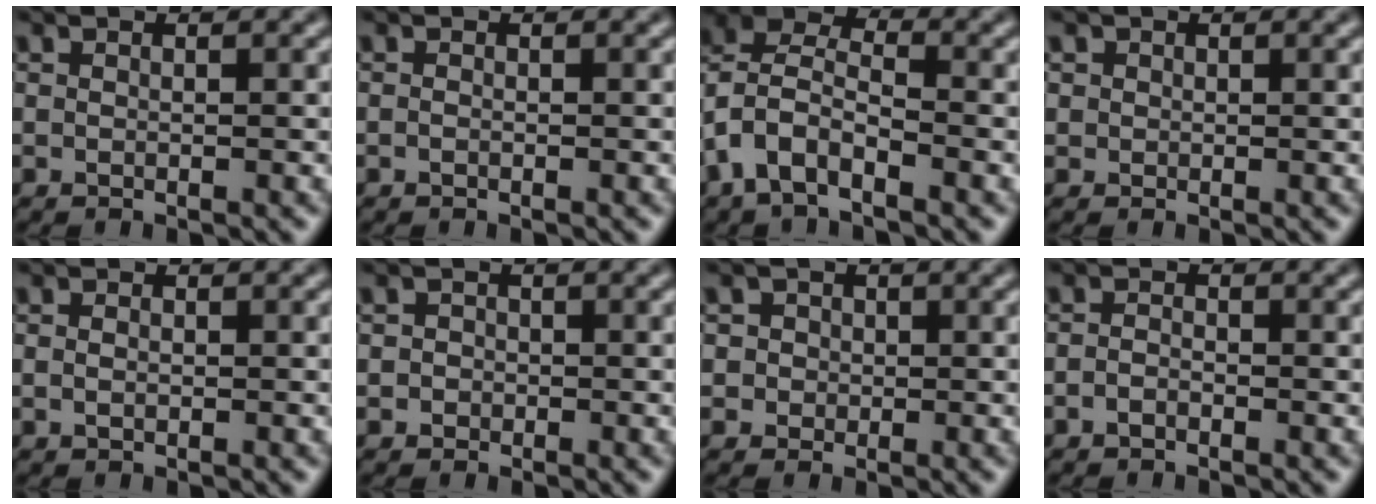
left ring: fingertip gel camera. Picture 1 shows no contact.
{"total": 0.0}
{"total": 6.6, "force": [-2.8, 3.6, 4.7], "torque": [-0.100, 0.008, -0.070]}
{"total": 0.8, "force": [0.3, 0.8, 0.1], "torque": [0.008, -0.003, 0.002]}
{"total": 0.8, "force": [-0.1, 0.6, 0.6], "torque": [-0.011, -0.001, 0.000]}
{"total": 1.1, "force": [-0.2, 1.1, 0.2], "torque": [0.015, 0.000, -0.010]}
{"total": 2.5, "force": [0.6, 2.4, 0.7], "torque": [0.013, 0.008, -0.003]}
{"total": 1.0, "force": [-0.7, 0.5, 0.5], "torque": [-0.010, 0.001, -0.016]}